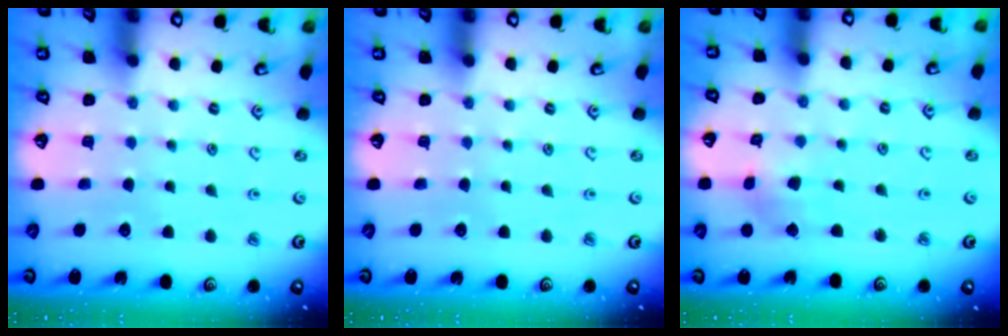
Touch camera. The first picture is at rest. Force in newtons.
{"total": 0.0}
{"total": 3.0, "press": 3.0, "slide": 0.2}